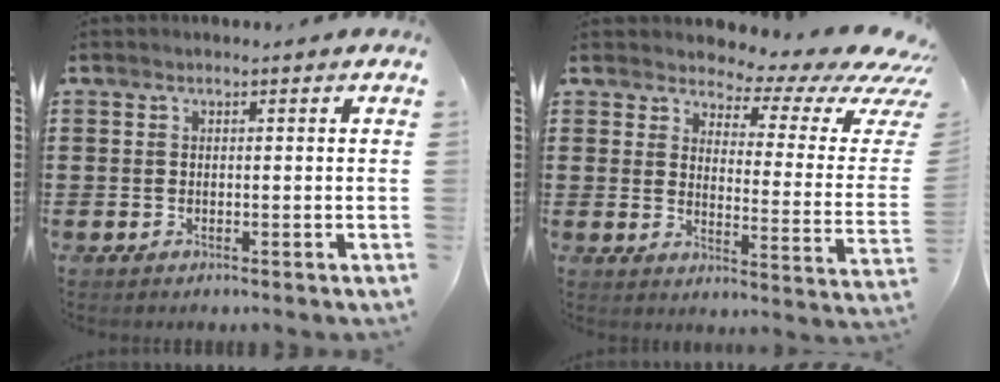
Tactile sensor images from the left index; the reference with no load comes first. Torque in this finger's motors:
{"motor_torque": [2.14, 0.00, 0.21, 0.00]}